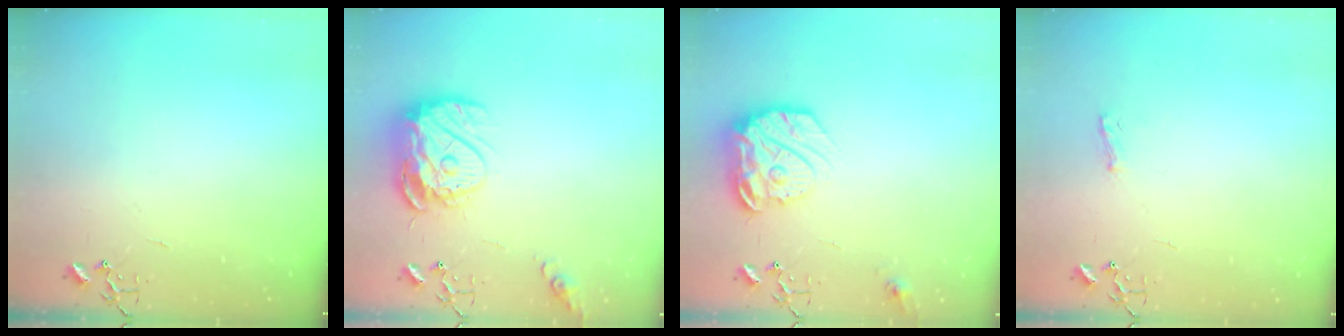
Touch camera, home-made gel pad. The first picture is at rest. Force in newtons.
{"total": 14.4, "press": 14.4, "slide": 1.3}
{"total": 17.2, "press": 17.1, "slide": 1.7}
{"total": 5.5, "press": 5.5, "slide": 0.7}